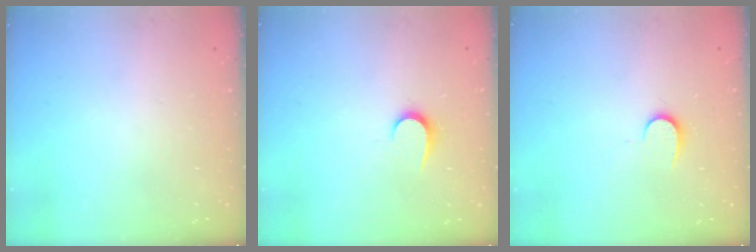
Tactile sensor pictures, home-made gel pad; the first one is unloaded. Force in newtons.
{"total": 6.5, "press": 6.5, "slide": 0.7}
{"total": 6.6, "press": 6.5, "slide": 0.7}